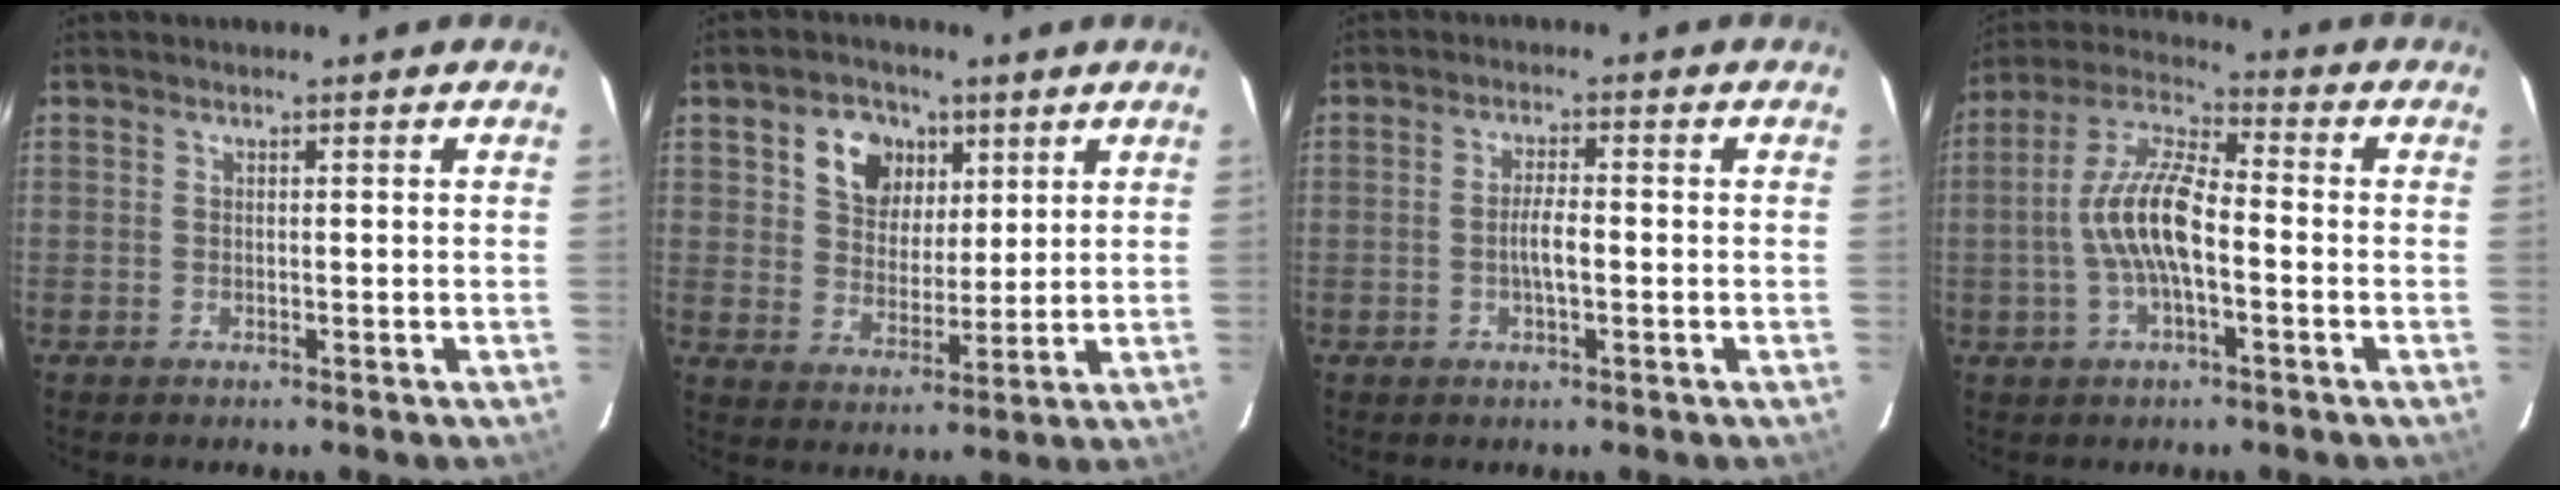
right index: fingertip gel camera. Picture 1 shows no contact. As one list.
[{"total": 9.3, "force": [4.2, 7.2, 4.2], "torque": [-0.084, 0.021, 0.078]}, {"total": 3.3, "force": [-0.7, 0.6, 3.2], "torque": [-0.059, 0.001, -0.011]}, {"total": 11.5, "force": [-2.2, 3.8, 10.6], "torque": [-0.223, 0.011, -0.045]}]